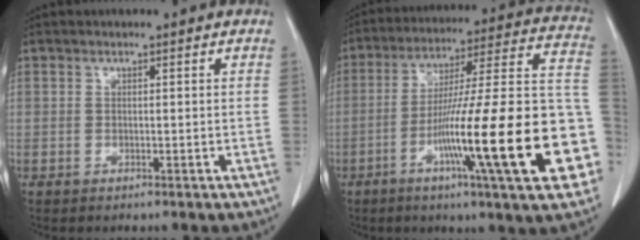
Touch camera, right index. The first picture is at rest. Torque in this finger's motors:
{"motor_torque": [1.37, -0.76, 0.82, 0.21]}